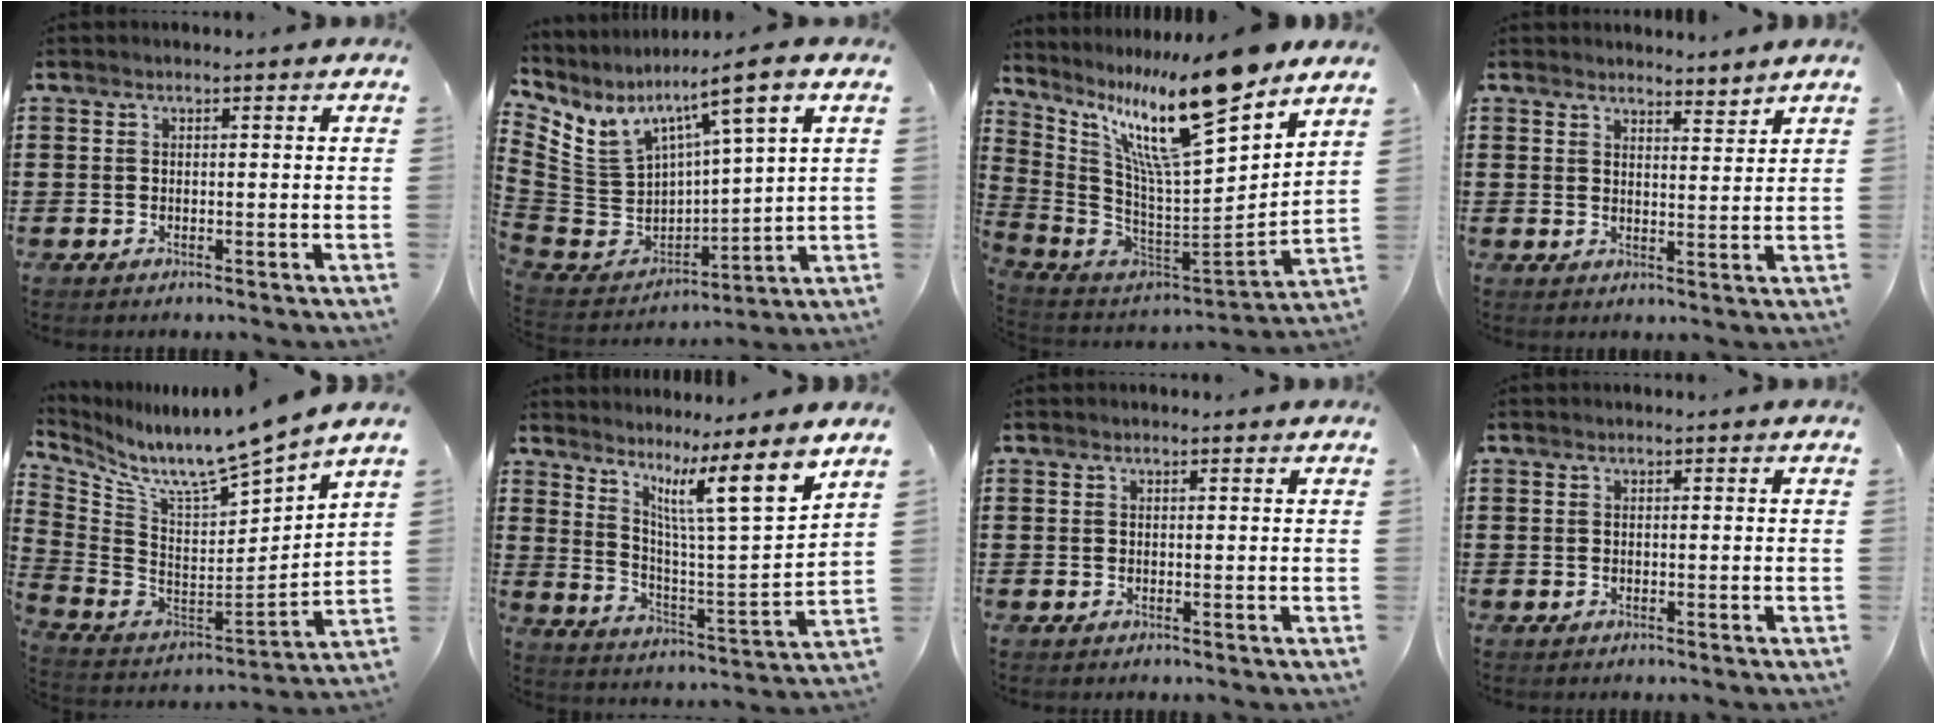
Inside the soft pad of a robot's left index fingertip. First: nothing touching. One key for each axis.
{"total": 7.0, "fx": 4.3, "fy": 2.7, "fz": 4.8, "tx": -0.118, "ty": -0.031, "tz": 0.067}
{"total": 17.7, "fx": 12.8, "fy": 2.4, "fz": 12.0, "tx": -0.237, "ty": -0.087, "tz": 0.210}
{"total": 3.0, "fx": 3.0, "fy": 0.2, "fz": 0.1, "tx": -0.004, "ty": -0.014, "tz": 0.054}
{"total": 9.1, "fx": 8.1, "fy": -0.4, "fz": 4.1, "tx": -0.111, "ty": -0.077, "tz": 0.129}
{"total": 10.6, "fx": 7.3, "fy": 0.3, "fz": 7.6, "tx": -0.139, "ty": -0.057, "tz": 0.108}
{"total": 0.0}
{"total": 0.0}